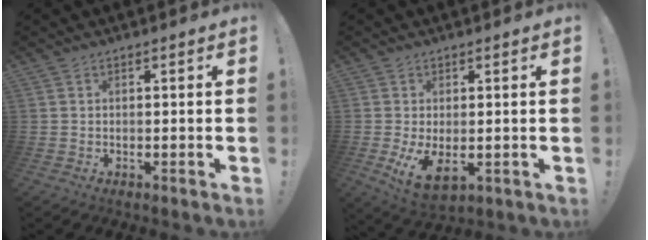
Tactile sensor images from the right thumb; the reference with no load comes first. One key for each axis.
{"total": 7.4, "fx": 0.2, "fy": 3.8, "fz": 6.3, "tx": -0.110, "ty": -0.016, "tz": 0.011}